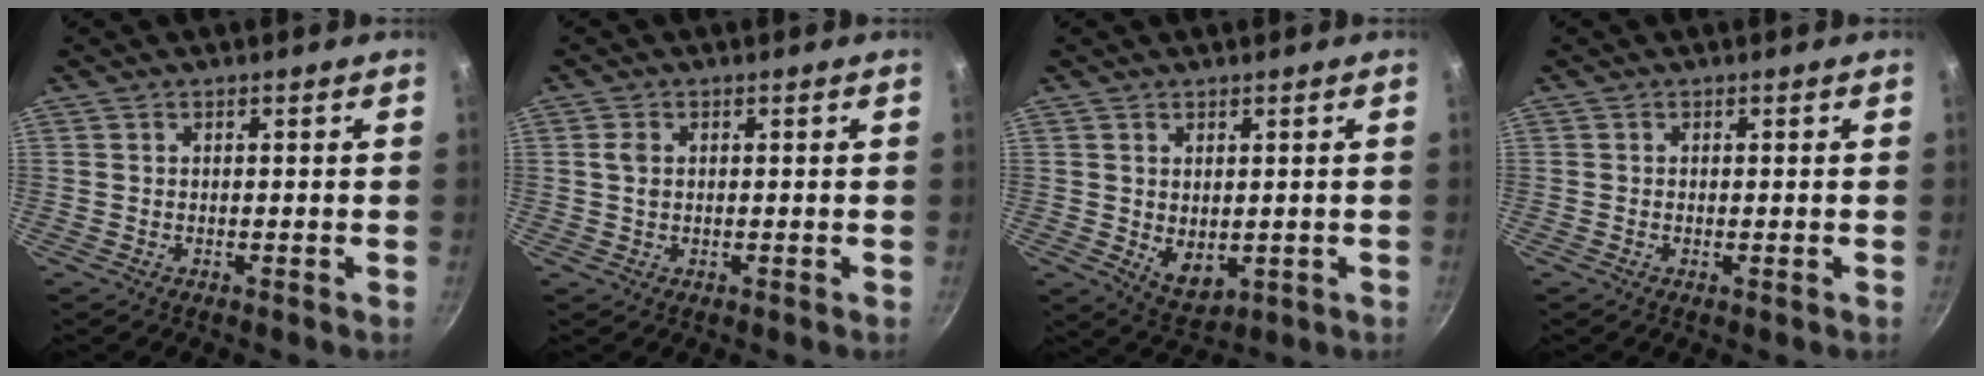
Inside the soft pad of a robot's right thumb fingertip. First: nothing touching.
{"total": 2.2, "force": [0.4, 1.5, 1.5], "torque": [-0.030, 0.001, 0.006]}
{"total": 5.7, "force": [0.3, 3.8, 4.3], "torque": [-0.056, -0.019, 0.019]}
{"total": 0.6, "force": [-0.1, 0.2, 0.5], "torque": [-0.011, -0.001, -0.004]}